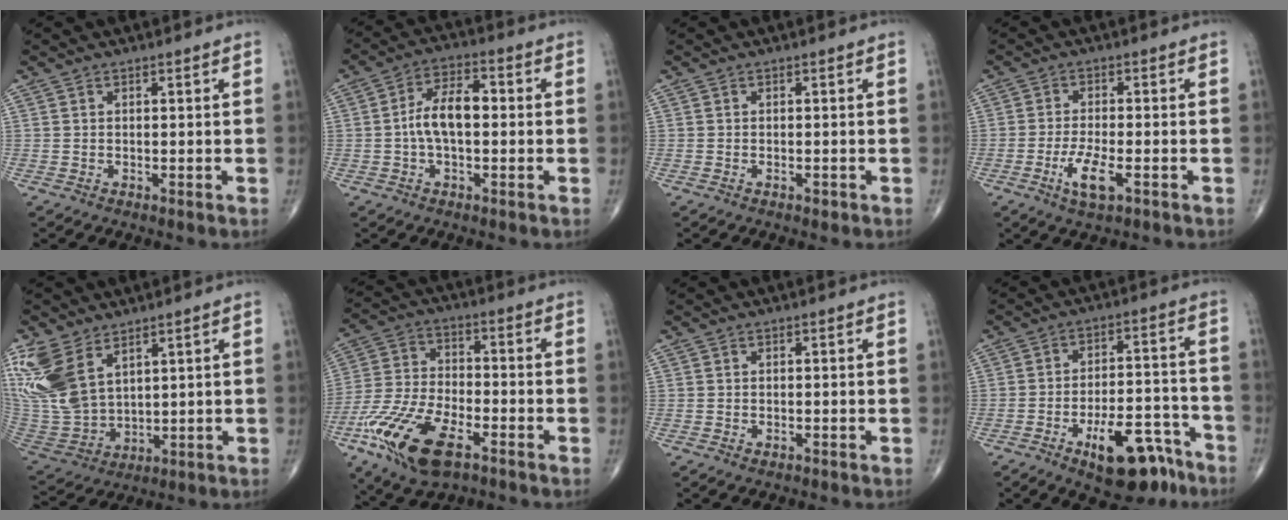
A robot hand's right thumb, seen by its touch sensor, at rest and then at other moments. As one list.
[{"total": 10.4, "force": [-0.7, 5.4, 8.8], "torque": [-0.151, 0.034, -0.020]}, {"total": 0.8, "force": [-0.5, 0.3, 0.5], "torque": [-0.008, 0.003, -0.008]}, {"total": 6.0, "force": [-2.6, 1.8, 5.1], "torque": [-0.104, 0.003, -0.045]}, {"total": 15.6, "force": [7.9, 8.8, 10.1], "torque": [-0.224, -0.031, 0.179]}, {"total": 17.3, "force": [-8.6, 7.7, 12.9], "torque": [-0.262, 0.014, -0.161]}, {"total": 0.8, "force": [-0.4, 0.4, 0.5], "torque": [-0.008, 0.003, -0.005]}, {"total": 14.5, "force": [-8.7, 6.0, 9.9], "torque": [-0.122, 0.066, -0.124]}]